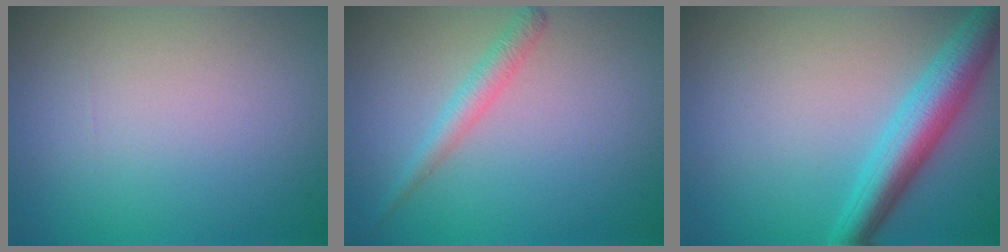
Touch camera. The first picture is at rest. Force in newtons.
{"total": 2.0, "press": 2.0, "slide": 0.1}
{"total": 5.3, "press": 5.3, "slide": 0.2}